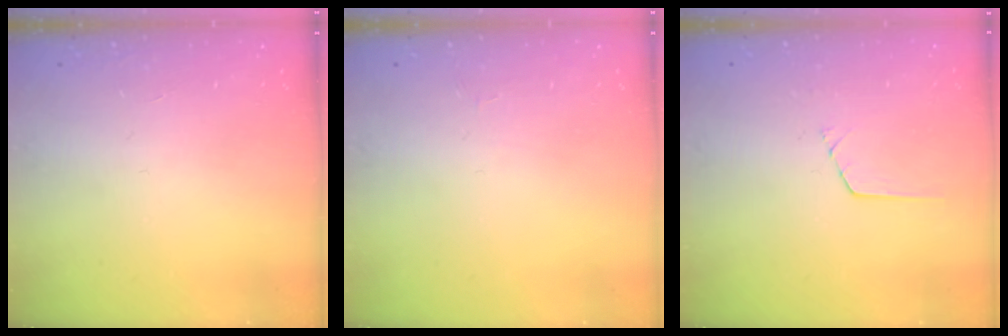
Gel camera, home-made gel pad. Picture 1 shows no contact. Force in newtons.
{"total": 1.6, "press": 1.6, "slide": 0.2}
{"total": 0.6, "press": 0.6, "slide": 0.2}